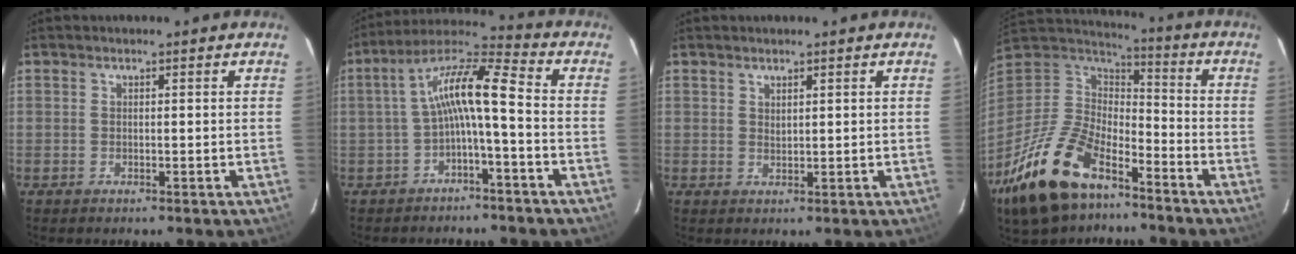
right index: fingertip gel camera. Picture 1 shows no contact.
{"total": 9.6, "force": [-1.8, 1.5, 9.4], "torque": [-0.195, 0.025, -0.035]}
{"total": 1.2, "force": [1.0, 0.4, 0.5], "torque": [-0.006, 0.000, 0.019]}
{"total": 22.8, "force": [-14.3, 11.5, 13.6], "torque": [-0.299, -0.017, -0.254]}